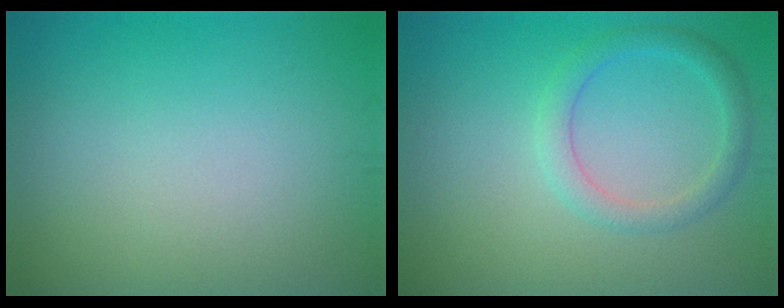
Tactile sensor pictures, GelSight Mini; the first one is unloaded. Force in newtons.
{"total": 2.4, "press": 2.4, "slide": 0.1}